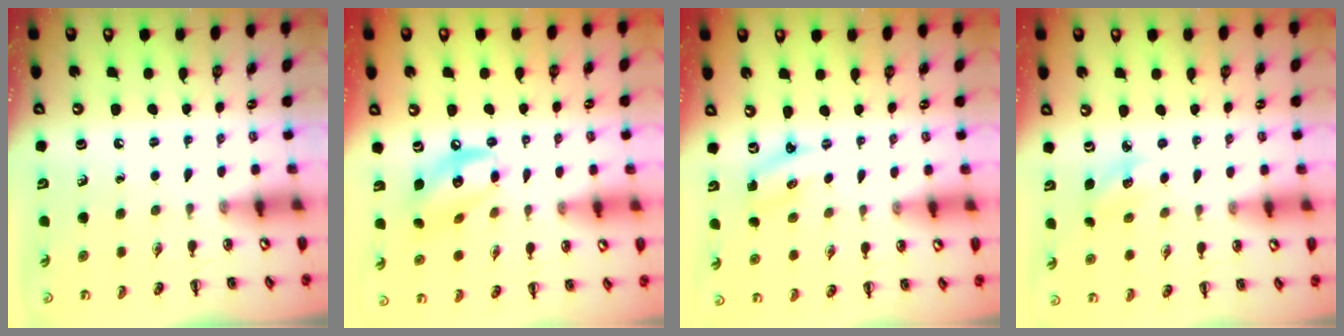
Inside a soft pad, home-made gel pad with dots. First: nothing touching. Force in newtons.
{"total": 10.6, "press": 10.4, "slide": 1.7}
{"total": 2.3, "press": 2.2, "slide": 0.7}
{"total": 3.8, "press": 3.6, "slide": 1.1}